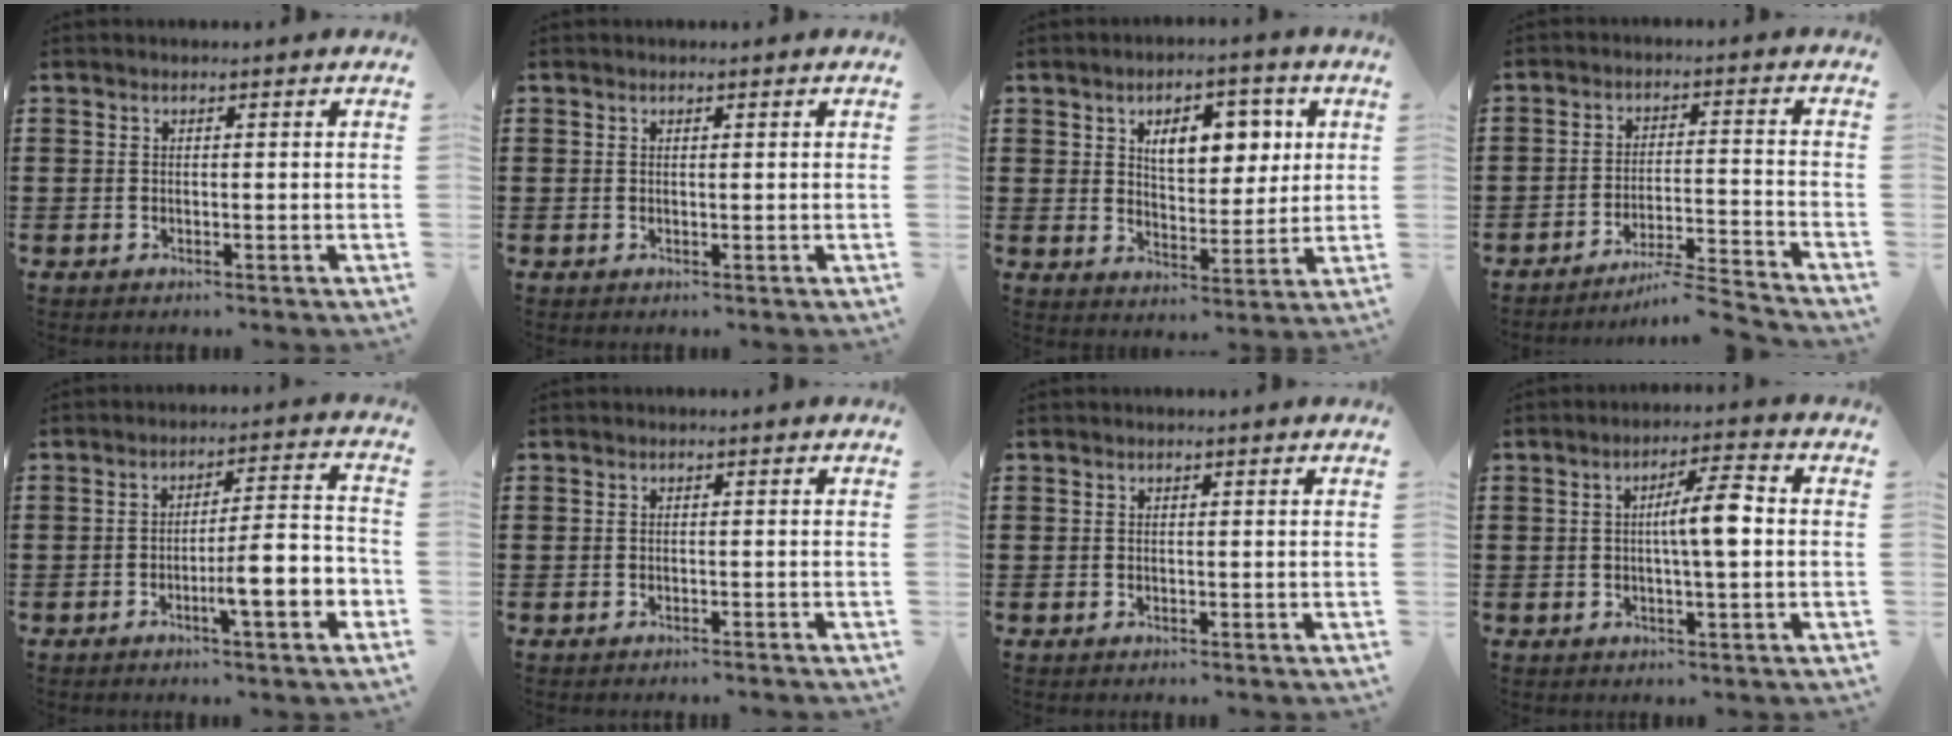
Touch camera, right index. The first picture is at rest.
{"total": 0.0}
{"total": 7.5, "force": [2.9, 4.4, 5.4], "torque": [-0.089, 0.004, 0.043]}
{"total": 5.4, "force": [-4.9, -0.2, 2.2], "torque": [-0.046, -0.012, -0.098]}
{"total": 8.0, "force": [-3.3, 1.0, 7.3], "torque": [-0.109, -0.004, -0.056]}
{"total": 0.6, "force": [-0.5, -0.1, 0.2], "torque": [-0.005, -0.001, -0.011]}
{"total": 0.0}
{"total": 6.3, "force": [0.1, 0.9, 6.3], "torque": [-0.114, 0.005, -0.003]}